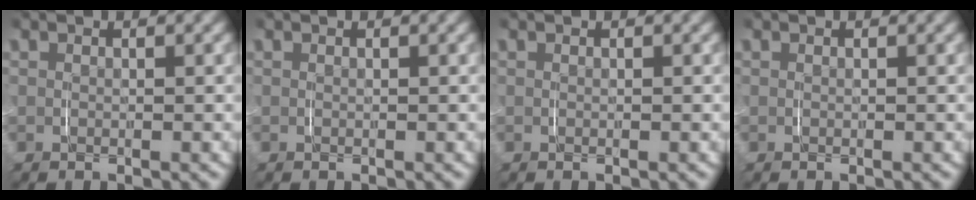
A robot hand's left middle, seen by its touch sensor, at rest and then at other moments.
{"total": 0.0}
{"total": 0.0}
{"total": 0.0}